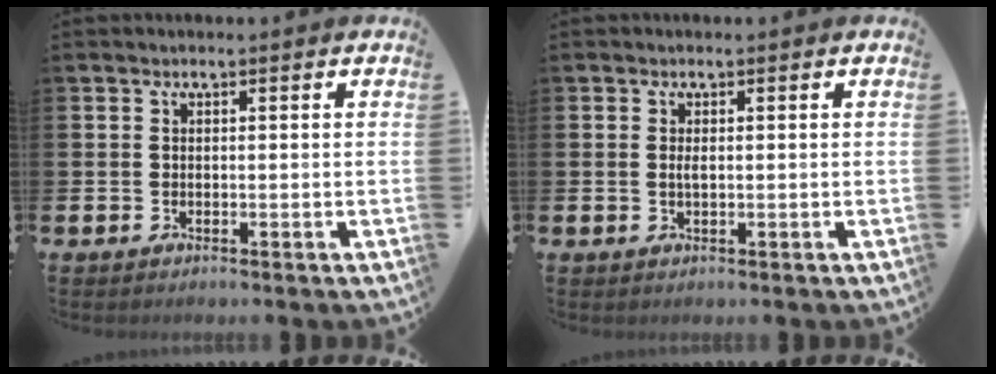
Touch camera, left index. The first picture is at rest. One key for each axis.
{"total": 0.8, "fx": 0.1, "fy": 0.2, "fz": 0.8, "tx": -0.017, "ty": 0.002, "tz": 0.002}